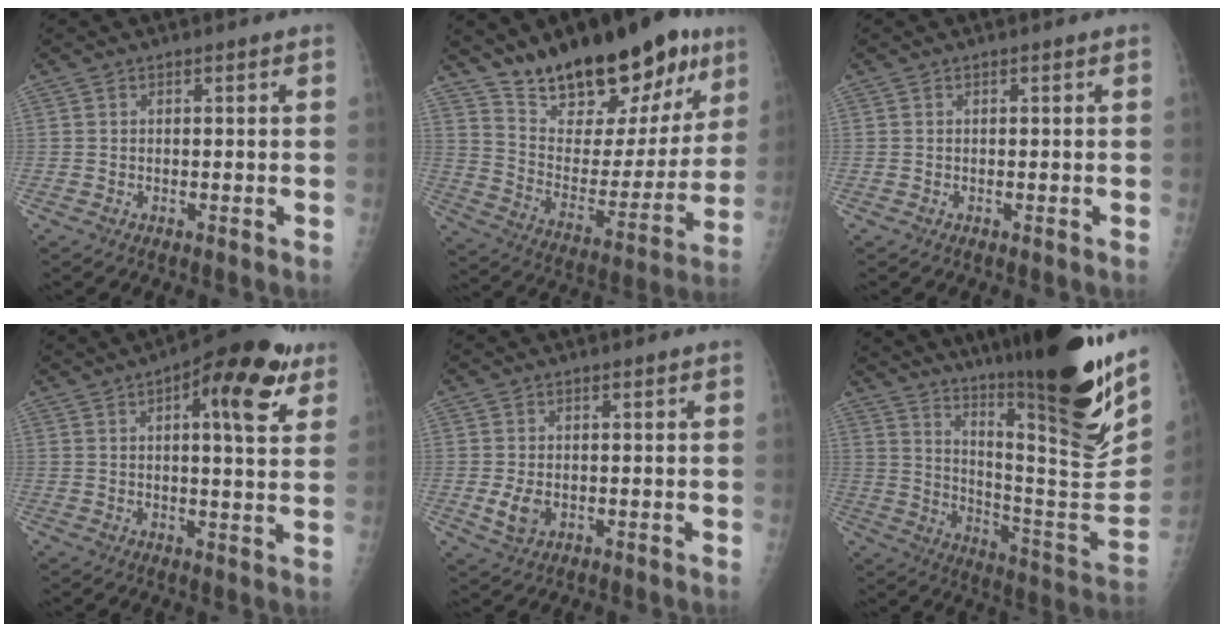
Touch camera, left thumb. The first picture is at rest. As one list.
[{"total": 25.4, "force": [17.1, 11.2, 15.0], "torque": [-0.179, -0.073, 0.273]}, {"total": 0.0}, {"total": 14.6, "force": [6.7, 4.8, 12.0], "torque": [-0.137, -0.008, 0.083]}, {"total": 3.5, "force": [-0.4, 2.4, 2.5], "torque": [-0.048, -0.007, -0.002]}, {"total": 32.6, "force": [21.7, 4.9, 23.8], "torque": [-0.328, -0.109, 0.330]}]